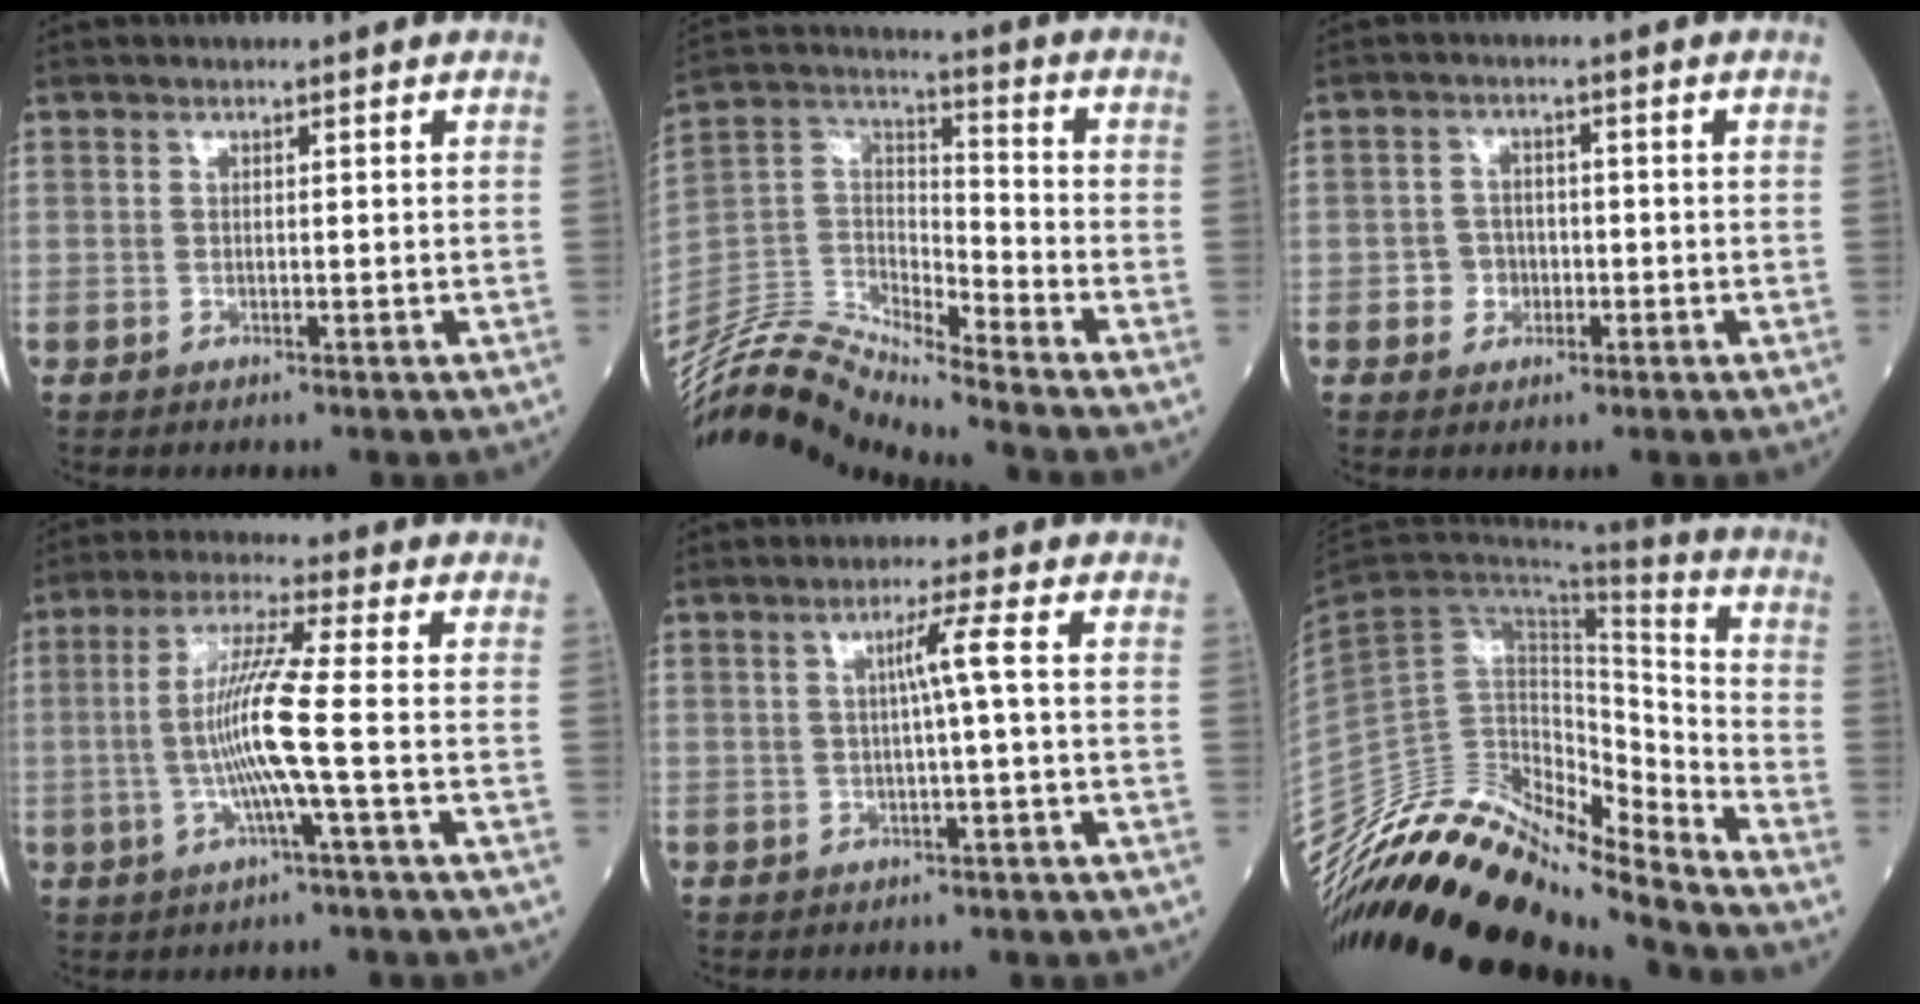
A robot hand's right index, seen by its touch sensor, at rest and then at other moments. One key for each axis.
{"total": 13.6, "fx": -13.1, "fy": -0.1, "fz": 3.5, "tx": -0.074, "ty": 0.042, "tz": -0.257}
{"total": 3.2, "fx": -1.0, "fy": 2.9, "fz": 0.9, "tx": -0.011, "ty": 0.009, "tz": -0.017}
{"total": 8.6, "fx": -1.4, "fy": -1.1, "fz": 8.4, "tx": -0.170, "ty": 0.003, "tz": -0.029}
{"total": 3.3, "fx": 0.1, "fy": -1.0, "fz": 3.1, "tx": -0.056, "ty": 0.004, "tz": 0.003}
{"total": 17.7, "fx": -17.0, "fy": 2.0, "fz": 4.7, "tx": -0.077, "ty": 0.070, "tz": -0.300}